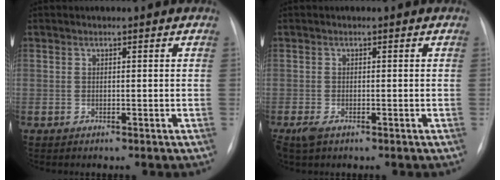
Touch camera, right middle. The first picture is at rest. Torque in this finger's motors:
{"motor_torque": [0.59, -0.44, 0.16, 0.05]}